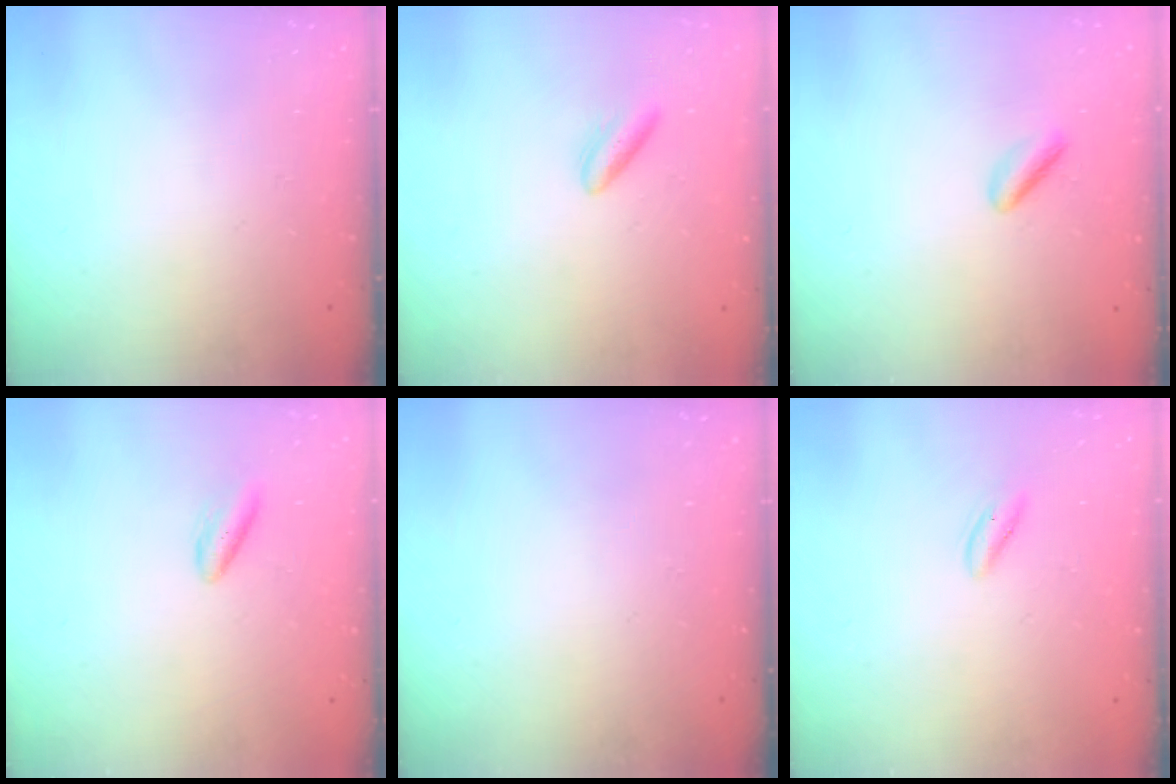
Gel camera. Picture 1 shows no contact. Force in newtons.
{"total": 3.1, "press": 2.8, "slide": 1.4}
{"total": 1.4, "press": 1.2, "slide": 0.7}
{"total": 2.8, "press": 2.5, "slide": 1.3}
{"total": 0.0}
{"total": 2.1, "press": 2.0, "slide": 0.7}